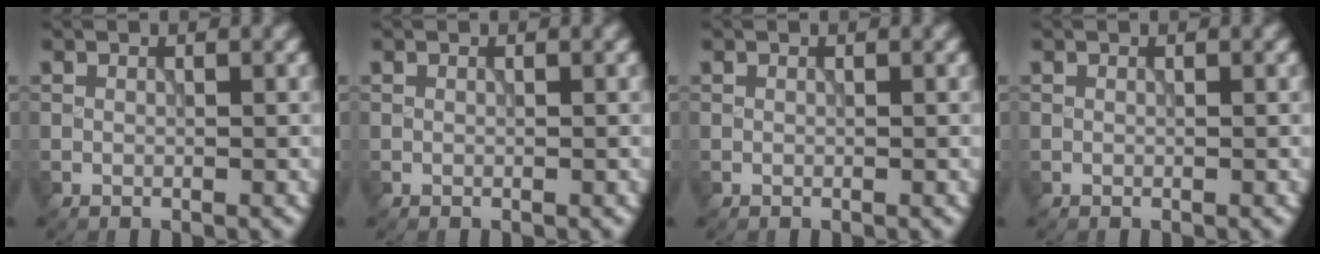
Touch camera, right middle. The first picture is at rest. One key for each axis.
{"total": 0.0}
{"total": 0.0}
{"total": 0.0}